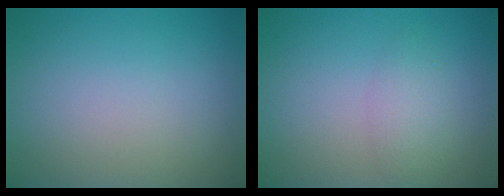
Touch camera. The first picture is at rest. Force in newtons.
{"total": 2.0, "press": 2.0, "slide": 0.1}